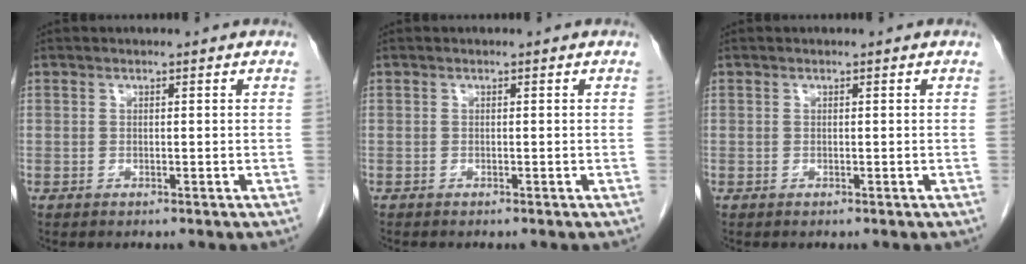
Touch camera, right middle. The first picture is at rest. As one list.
[{"total": 0.0}, {"total": 0.0}]